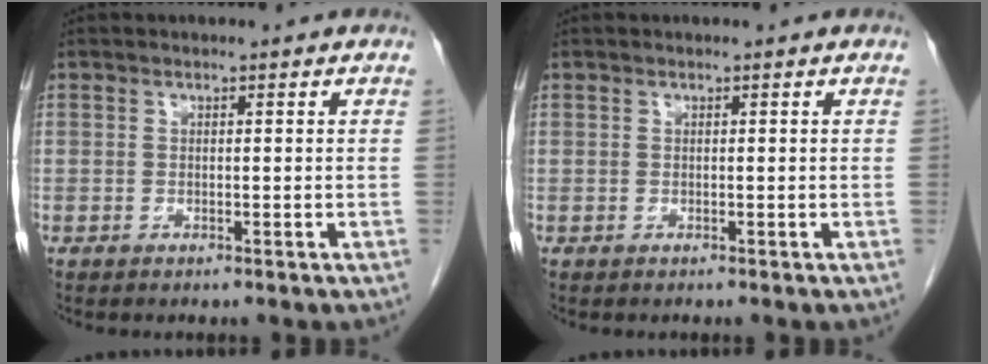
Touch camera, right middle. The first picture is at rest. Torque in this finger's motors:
{"motor_torque": [-0.69, 0.41, -0.09, 0.00]}